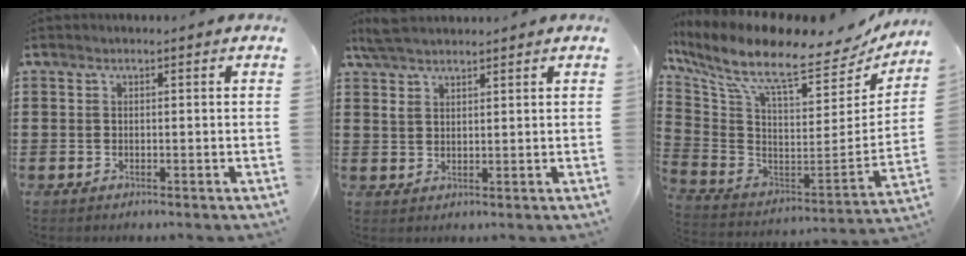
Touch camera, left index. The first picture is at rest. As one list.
[{"total": 3.8, "force": [3.2, 1.2, 1.8], "torque": [-0.043, 0.001, 0.060]}, {"total": 11.1, "force": [7.7, 2.9, 7.3], "torque": [-0.177, -0.059, 0.130]}]